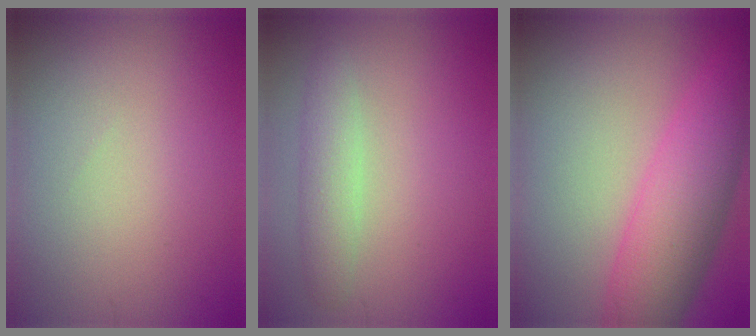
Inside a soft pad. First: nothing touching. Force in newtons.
{"total": 2.5, "press": 2.5, "slide": 0.1}
{"total": 7.2, "press": 7.2, "slide": 0.3}